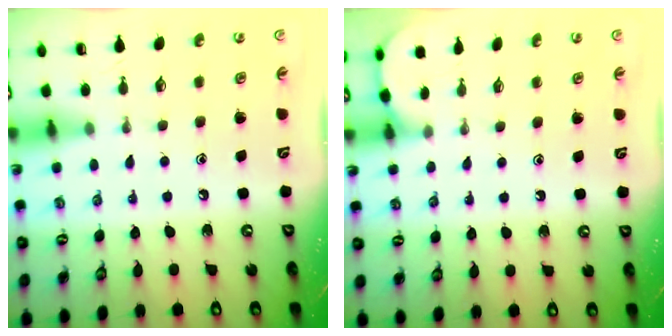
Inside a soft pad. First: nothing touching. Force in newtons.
{"total": 1.4, "press": 1.4, "slide": 0.0}